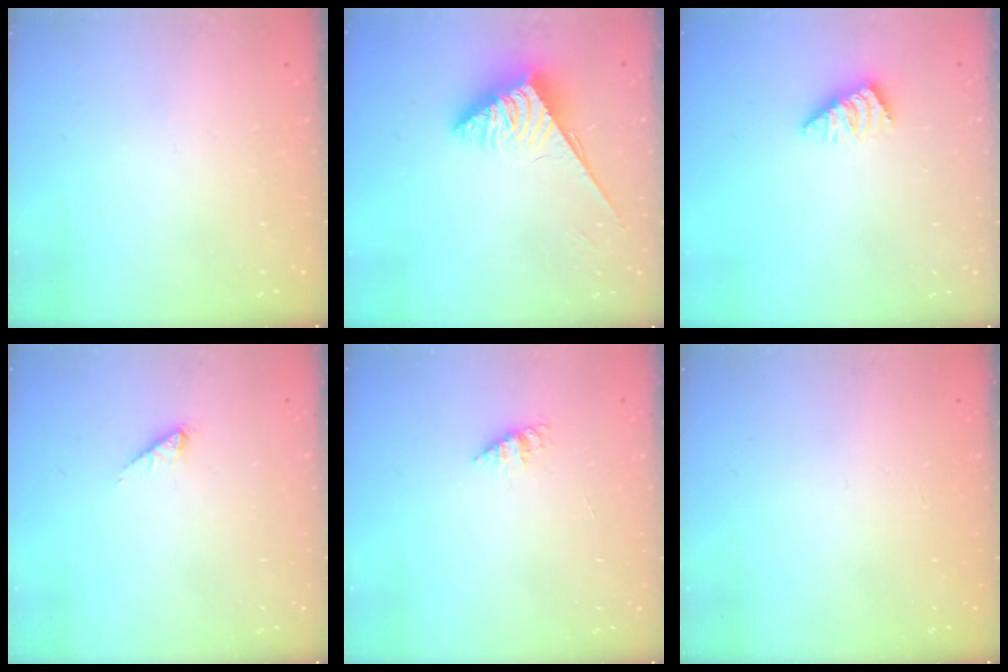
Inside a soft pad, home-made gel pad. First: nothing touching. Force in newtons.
{"total": 3.7, "press": 3.7, "slide": 0.6}
{"total": 1.5, "press": 1.5, "slide": 0.3}
{"total": 1.2, "press": 1.2, "slide": 0.2}
{"total": 1.1, "press": 1.1, "slide": 0.2}
{"total": 0.0}